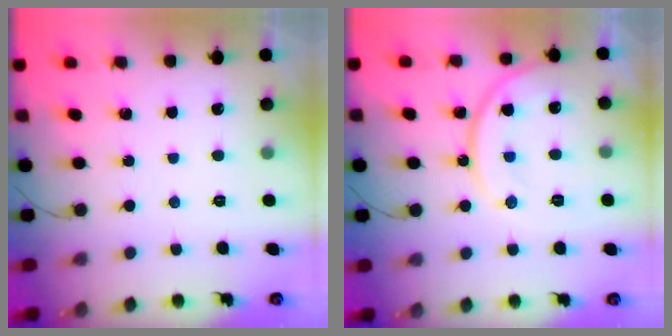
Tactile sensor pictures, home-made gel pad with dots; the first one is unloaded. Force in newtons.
{"total": 15.9, "press": 15.5, "slide": 3.6}